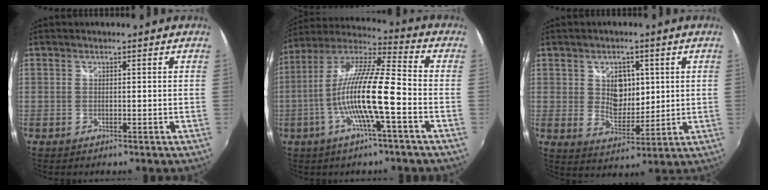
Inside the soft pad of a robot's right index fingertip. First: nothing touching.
{"total": 15.4, "force": [-4.1, 1.3, 14.8], "torque": [-0.269, -0.001, -0.083]}
{"total": 7.6, "force": [1.9, 5.3, 5.1], "torque": [-0.078, -0.002, 0.039]}